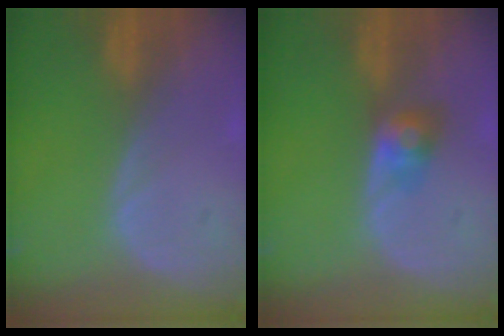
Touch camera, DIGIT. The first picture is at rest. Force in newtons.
{"total": 3.3, "press": 3.3, "slide": 0.3}